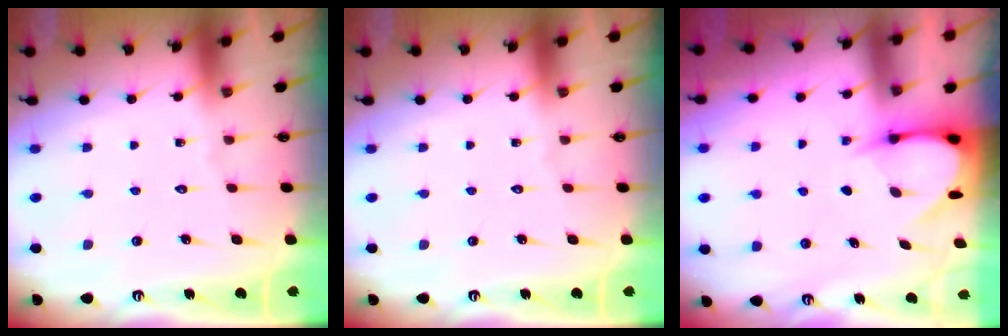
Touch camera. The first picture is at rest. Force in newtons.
{"total": 0.0}
{"total": 4.9, "press": 4.9, "slide": 0.3}